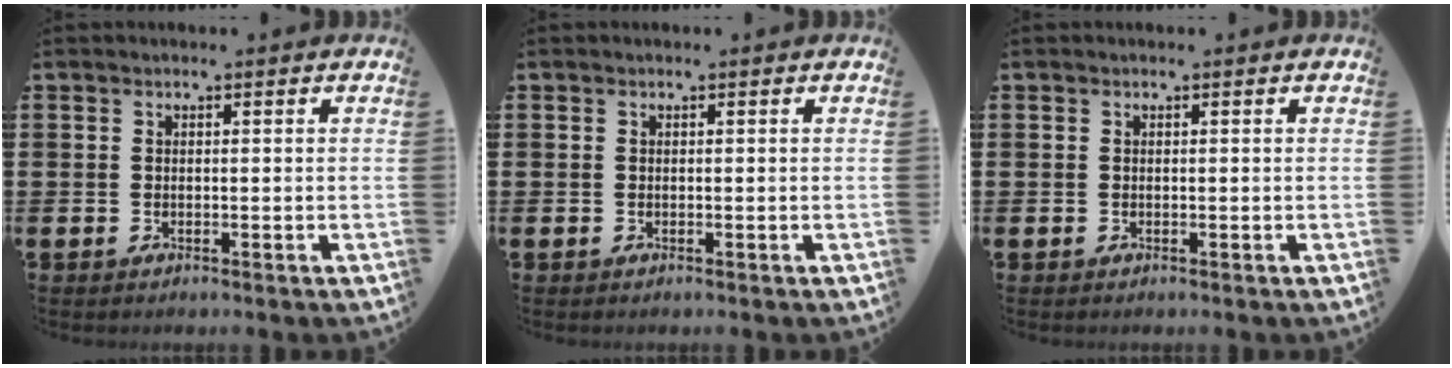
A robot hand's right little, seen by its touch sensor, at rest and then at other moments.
{"total": 0.0}
{"total": 0.0}